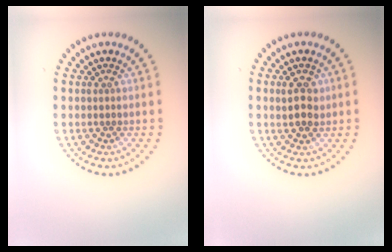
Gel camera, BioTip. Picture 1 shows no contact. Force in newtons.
{"total": 2.5, "press": 2.4, "slide": 0.5}